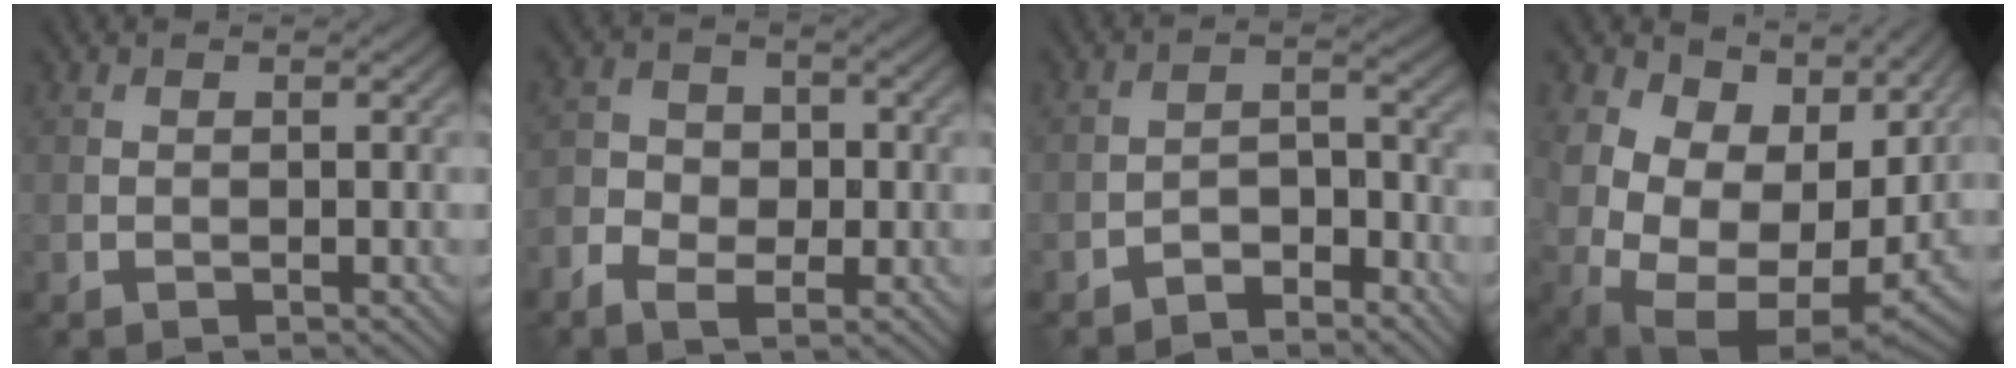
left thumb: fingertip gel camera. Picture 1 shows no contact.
{"total": 5.5, "force": [-2.4, 3.8, 3.1], "torque": [-0.052, -0.007, -0.048]}
{"total": 3.7, "force": [-3.0, 1.4, 1.7], "torque": [-0.024, 0.012, -0.059]}
{"total": 15.2, "force": [5.3, 11.0, 9.2], "torque": [-0.209, 0.006, 0.109]}